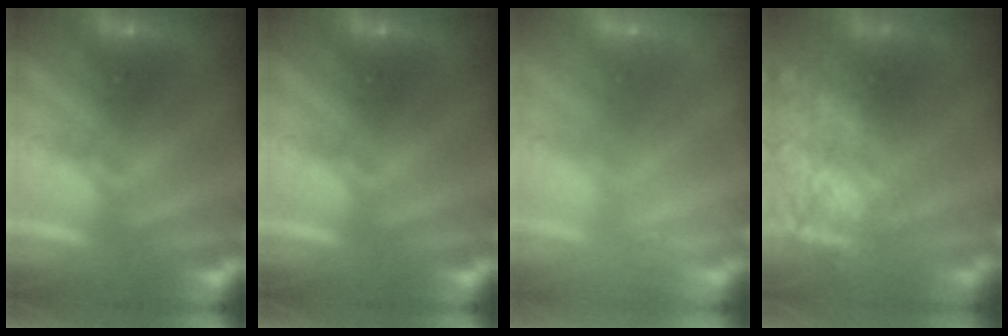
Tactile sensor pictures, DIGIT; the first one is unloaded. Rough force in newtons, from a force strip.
{"total": 0.0}
{"total": 2.2}
{"total": 7.8}